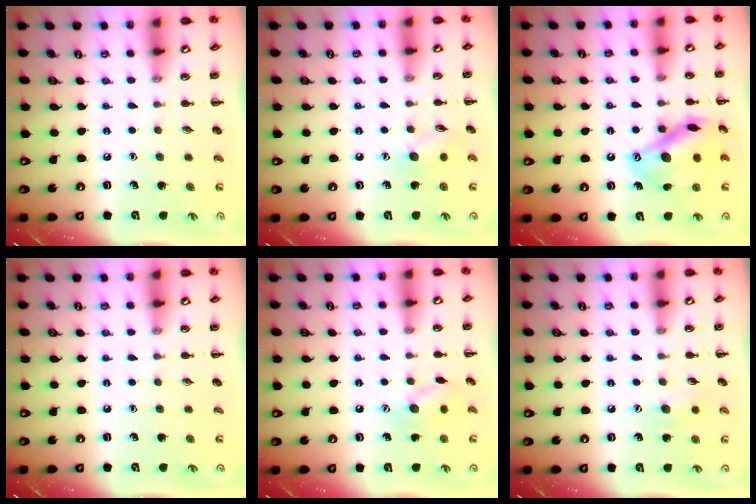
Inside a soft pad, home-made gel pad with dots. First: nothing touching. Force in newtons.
{"total": 6.7, "press": 6.6, "slide": 1.2}
{"total": 14.8, "press": 14.8, "slide": 1.0}
{"total": 0.0}
{"total": 8.5, "press": 8.4, "slide": 0.9}
{"total": 5.6, "press": 5.5, "slide": 1.3}